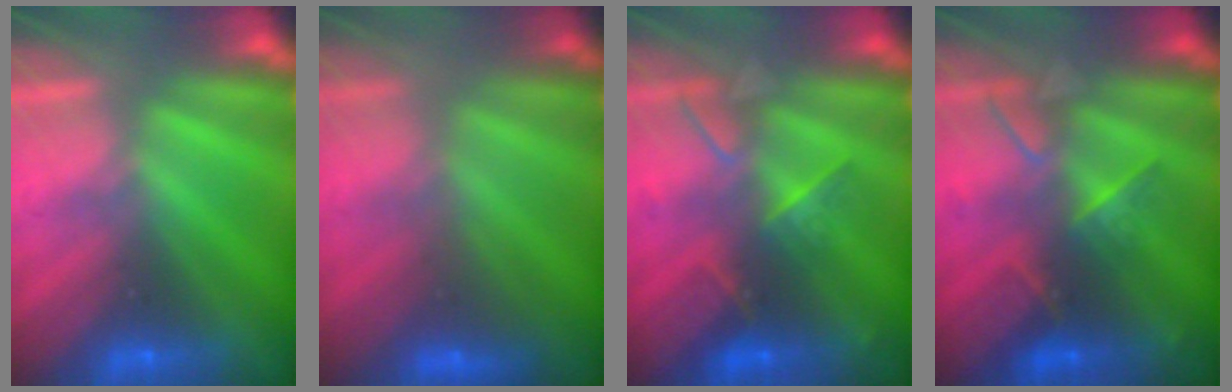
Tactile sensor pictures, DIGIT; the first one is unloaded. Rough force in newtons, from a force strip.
{"total": 2.9}
{"total": 2.9}
{"total": 2.9}